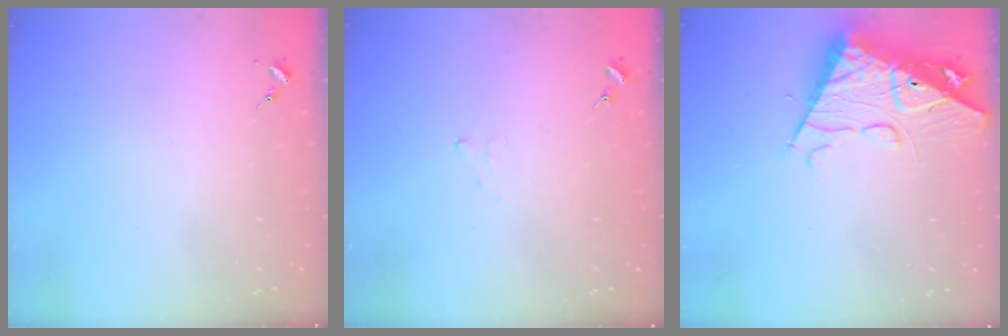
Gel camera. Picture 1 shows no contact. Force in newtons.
{"total": 3.9, "press": 3.6, "slide": 1.4}
{"total": 15.0, "press": 14.9, "slide": 1.8}